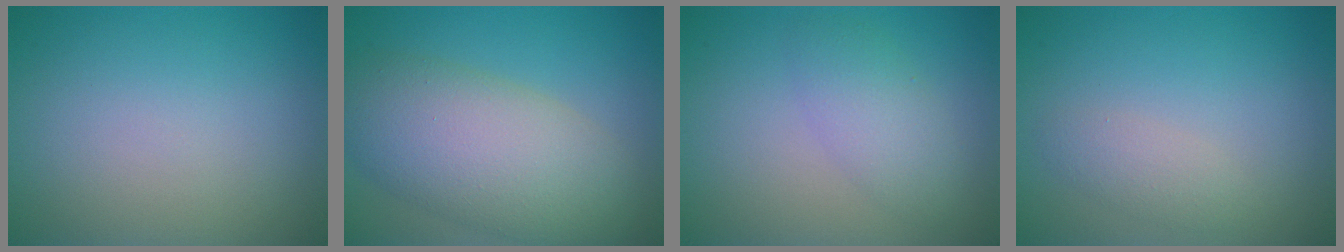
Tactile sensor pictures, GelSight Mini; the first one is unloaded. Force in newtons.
{"total": 8.8, "press": 8.8, "slide": 0.7}
{"total": 3.0, "press": 3.0, "slide": 0.1}
{"total": 1.6, "press": 1.6, "slide": 0.1}